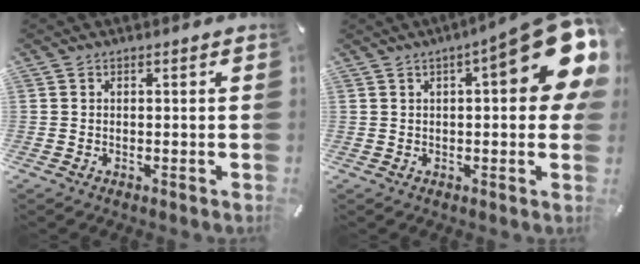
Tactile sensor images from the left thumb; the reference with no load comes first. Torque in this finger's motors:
{"motor_torque": [2.32, 2.69, 1.80, -0.97, 0.12]}